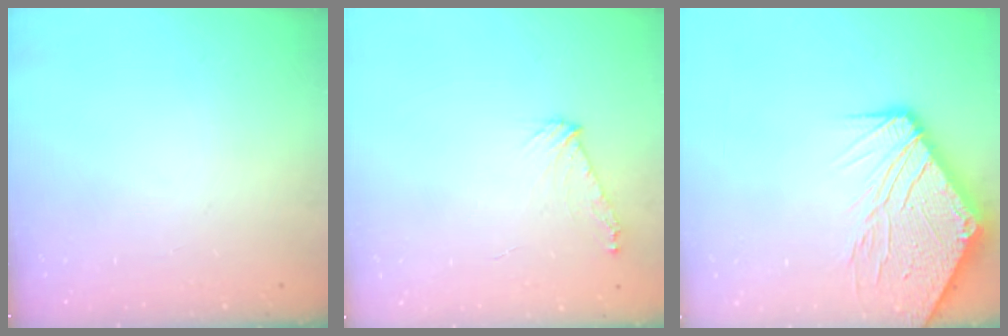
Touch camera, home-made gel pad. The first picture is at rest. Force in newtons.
{"total": 6.6, "press": 6.6, "slide": 0.9}
{"total": 17.5, "press": 17.4, "slide": 2.2}